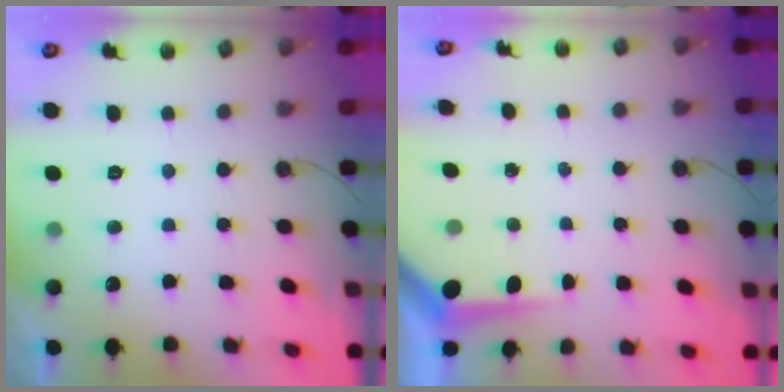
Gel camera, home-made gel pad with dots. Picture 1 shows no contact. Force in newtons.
{"total": 4.9, "press": 4.9, "slide": 0.4}